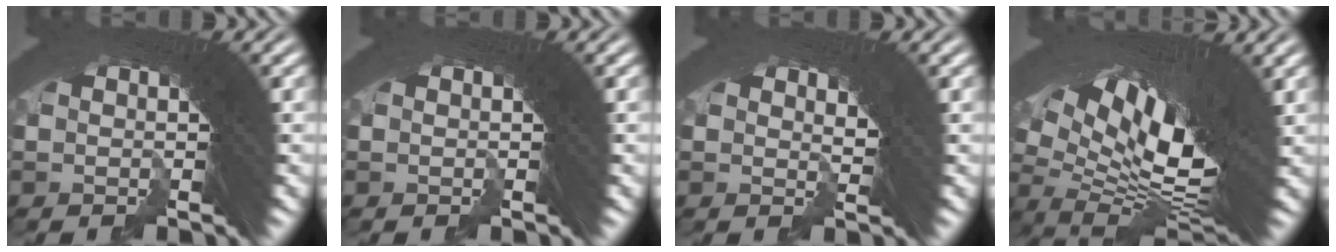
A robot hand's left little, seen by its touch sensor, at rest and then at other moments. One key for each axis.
{"total": 0.0}
{"total": 1.1, "fx": 0.7, "fy": 0.3, "fz": 0.9, "tx": -0.025, "ty": -0.010, "tz": 0.014}
{"total": 14.9, "fx": 1.9, "fy": 7.8, "fz": 12.5, "tx": -0.218, "ty": -0.025, "tz": 0.040}